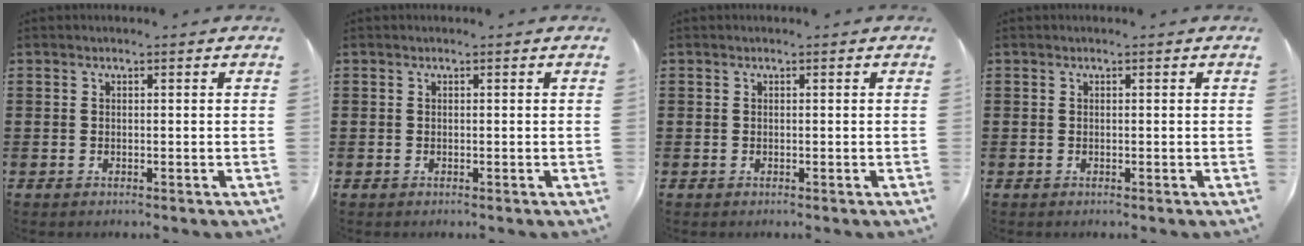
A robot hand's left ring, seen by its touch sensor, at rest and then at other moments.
{"total": 0.0}
{"total": 0.0}
{"total": 0.0}